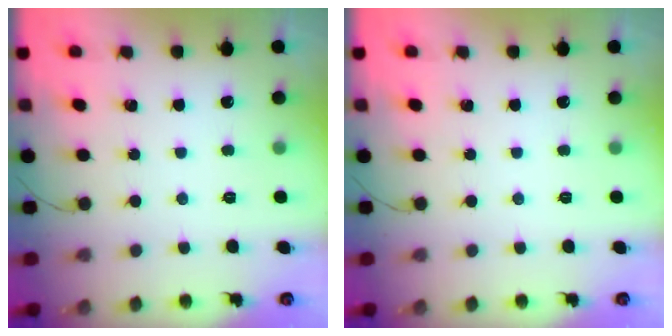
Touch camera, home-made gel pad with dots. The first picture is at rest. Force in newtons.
{"total": 0.0}